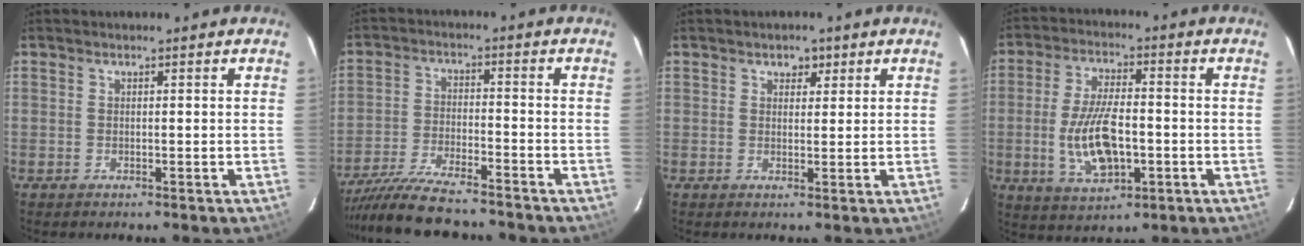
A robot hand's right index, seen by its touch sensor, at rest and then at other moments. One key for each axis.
{"total": 15.5, "fx": -13.9, "fy": 2.2, "fz": 6.4, "tx": -0.147, "ty": -0.029, "tz": -0.237}
{"total": 2.2, "fx": 1.2, "fy": 1.7, "fz": 0.8, "tx": -0.005, "ty": 0.006, "tz": 0.020}
{"total": 12.1, "fx": -2.3, "fy": 5.3, "fz": 10.6, "tx": -0.214, "ty": -0.005, "tz": -0.035}